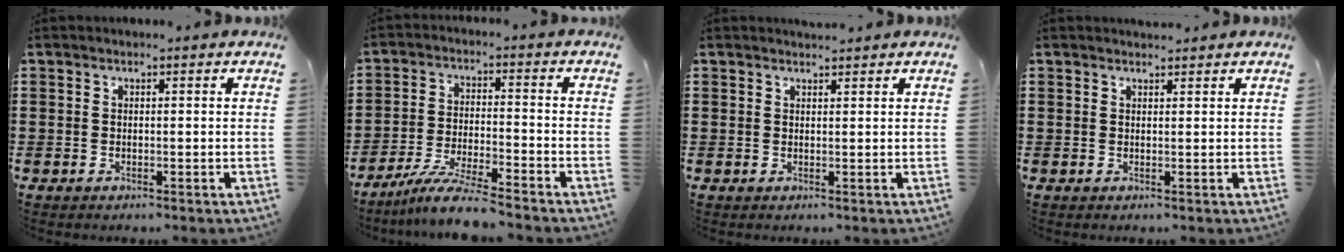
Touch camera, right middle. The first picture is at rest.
{"total": 7.2, "force": [-6.3, 0.0, 3.4], "torque": [-0.069, -0.008, -0.120]}
{"total": 1.3, "force": [1.3, 0.2, 0.0], "torque": [-0.003, 0.000, 0.025]}
{"total": 1.2, "force": [1.1, 0.2, -0.1], "torque": [0.007, -0.004, 0.020]}